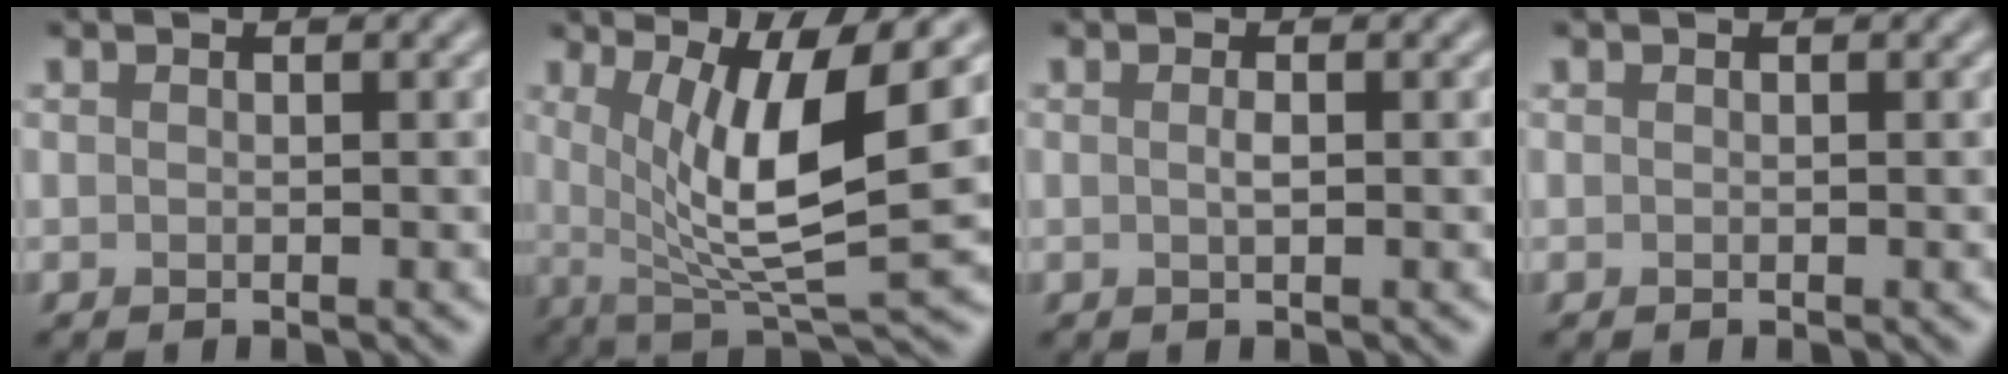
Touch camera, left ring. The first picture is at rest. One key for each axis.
{"total": 9.0, "fx": 1.8, "fy": 2.2, "fz": 8.6, "tx": -0.135, "ty": -0.009, "tz": 0.033}
{"total": 0.9, "fx": 0.0, "fy": 0.2, "fz": 0.8, "tx": -0.016, "ty": 0.002, "tz": 0.000}
{"total": 0.0}